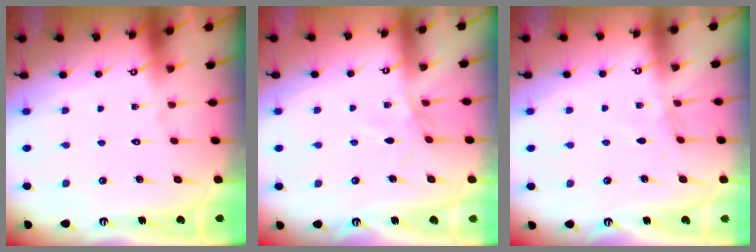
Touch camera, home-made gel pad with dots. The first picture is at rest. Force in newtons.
{"total": 2.5, "press": 2.5, "slide": 0.6}
{"total": 2.7, "press": 2.7, "slide": 0.4}